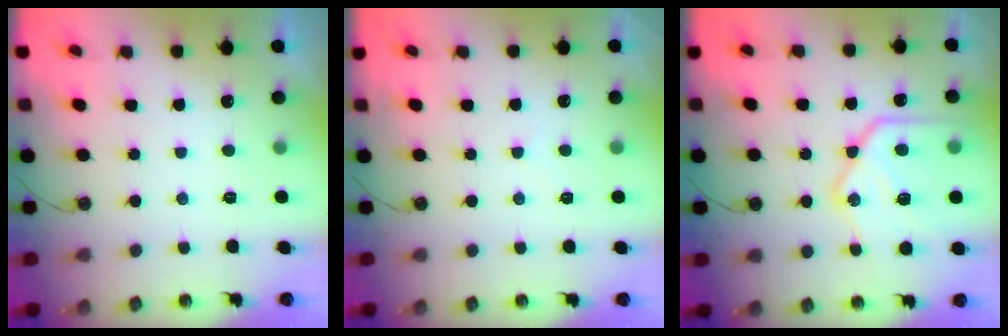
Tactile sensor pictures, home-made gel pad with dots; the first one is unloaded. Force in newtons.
{"total": 2.9, "press": 2.9, "slide": 0.4}
{"total": 21.5, "press": 21.4, "slide": 2.2}